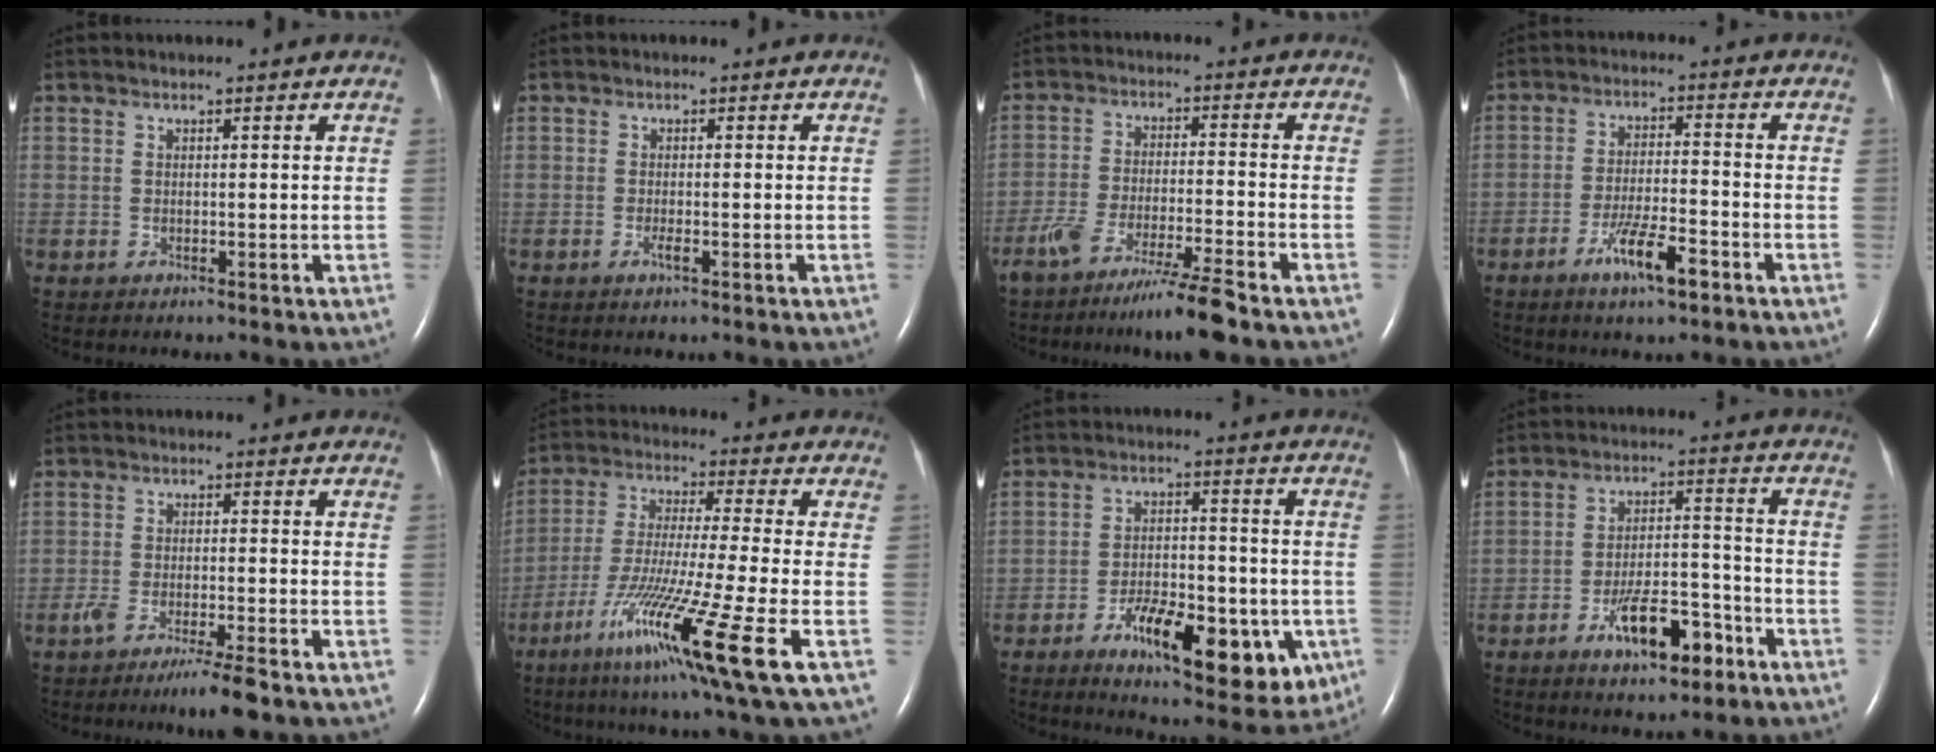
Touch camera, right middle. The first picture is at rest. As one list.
[{"total": 0.7, "force": [-0.3, 0.2, 0.6], "torque": [-0.013, -0.002, -0.004]}, {"total": 9.1, "force": [-6.9, -0.8, 5.8], "torque": [-0.104, -0.028, -0.125]}, {"total": 6.9, "force": [-4.1, 1.0, 5.6], "torque": [-0.107, -0.006, -0.070]}, {"total": 5.5, "force": [-3.9, -0.1, 3.9], "torque": [-0.070, -0.012, -0.068]}, {"total": 17.7, "force": [-8.2, -1.1, 15.6], "torque": [-0.298, -0.055, -0.150]}, {"total": 16.3, "force": [-6.9, 6.2, 13.4], "torque": [-0.168, 0.005, -0.089]}, {"total": 9.7, "force": [-5.6, 3.1, 7.3], "torque": [-0.127, 0.009, -0.087]}]